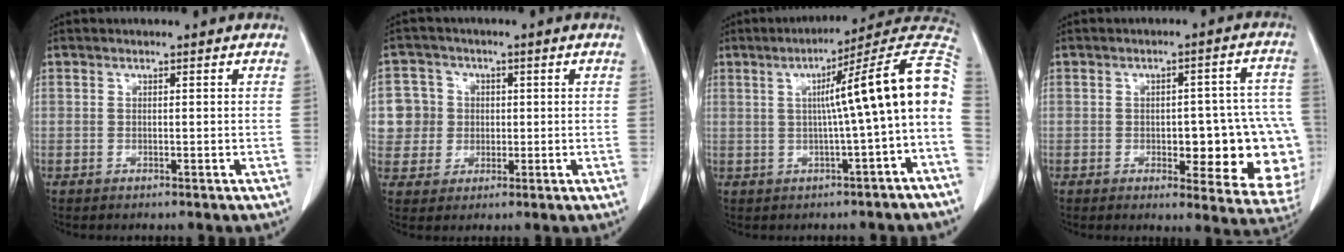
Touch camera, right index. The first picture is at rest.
{"total": 6.4, "force": [0.6, 6.4, 0.4], "torque": [-0.009, 0.021, 0.018]}
{"total": 13.9, "force": [-0.2, -0.5, 13.9], "torque": [-0.181, 0.039, -0.011]}
{"total": 16.5, "force": [-3.1, 5.6, 15.2], "torque": [-0.115, 0.029, -0.017]}